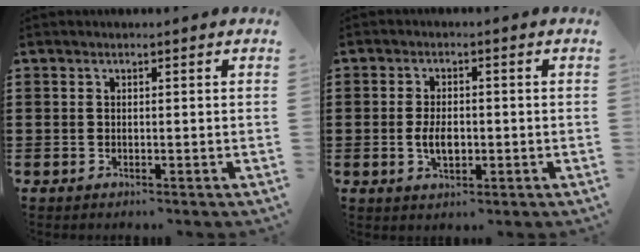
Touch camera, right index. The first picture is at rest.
{"total": 4.0, "force": [-0.5, 2.1, 3.4], "torque": [-0.071, -0.001, -0.010]}